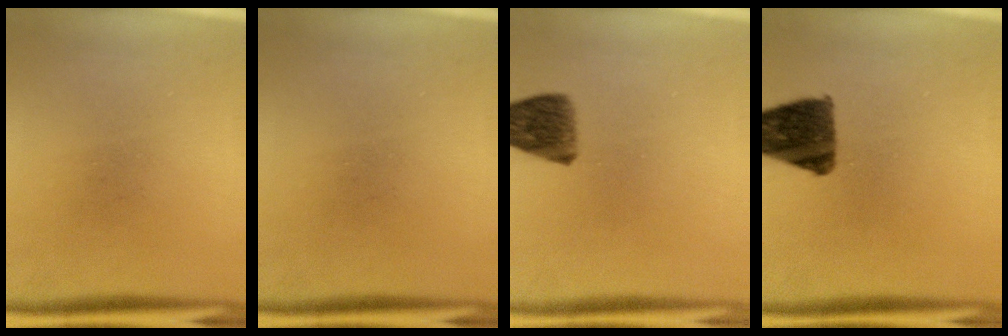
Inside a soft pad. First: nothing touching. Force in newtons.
{"total": 0.0}
{"total": 7.1}
{"total": 10.8}